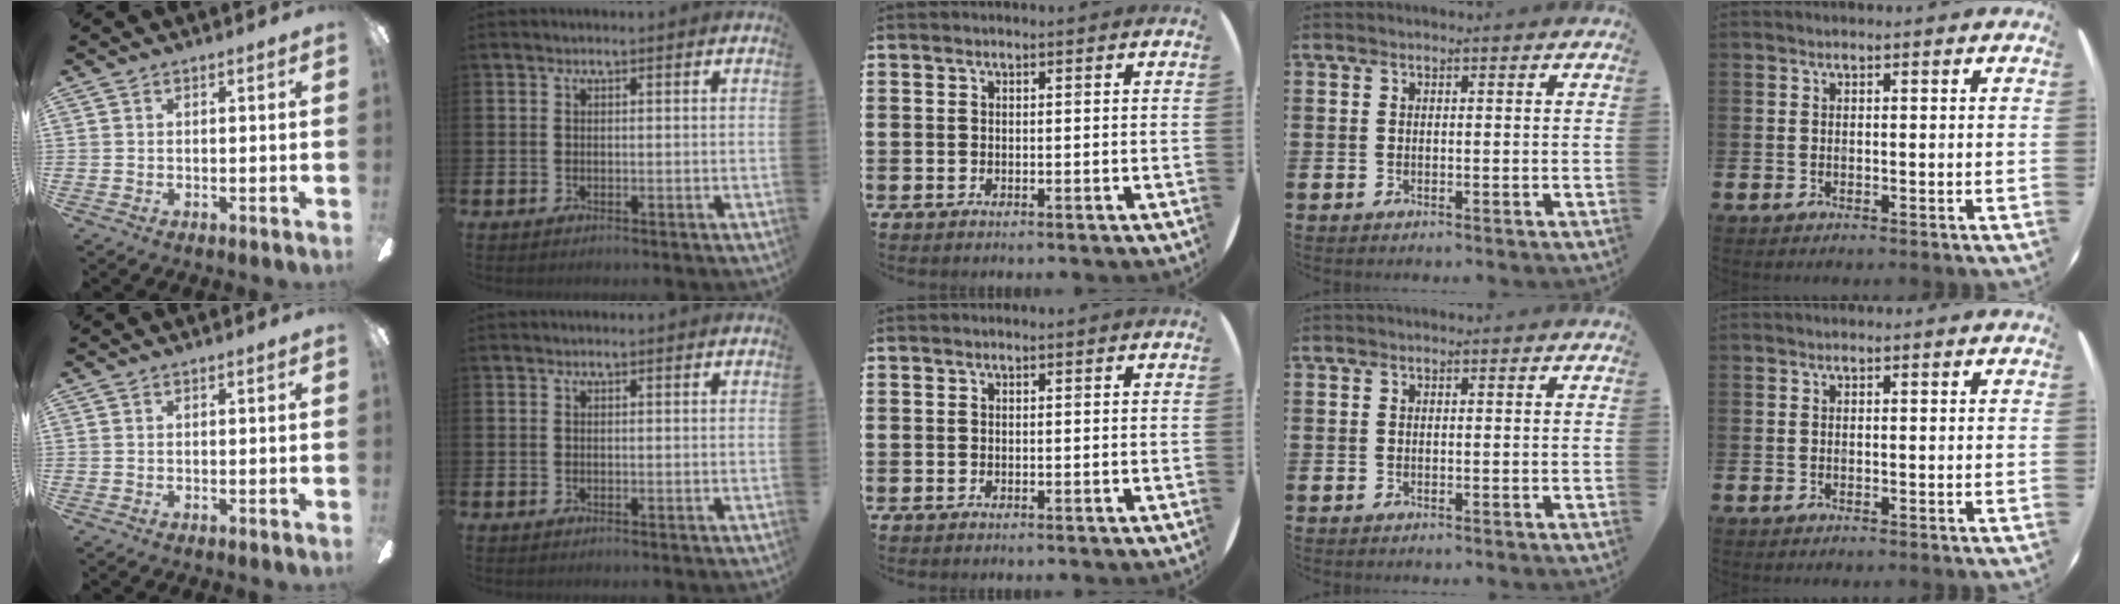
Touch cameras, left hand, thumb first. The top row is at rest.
{}